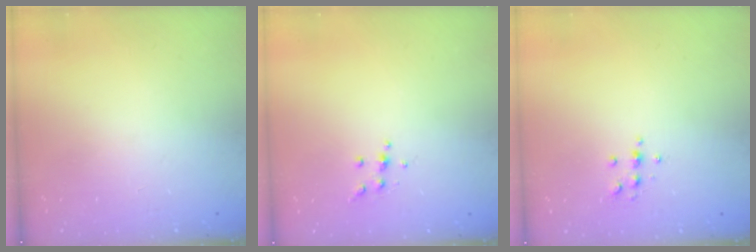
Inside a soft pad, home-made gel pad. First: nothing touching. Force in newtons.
{"total": 4.0, "press": 3.8, "slide": 1.0}
{"total": 5.4, "press": 5.2, "slide": 1.4}